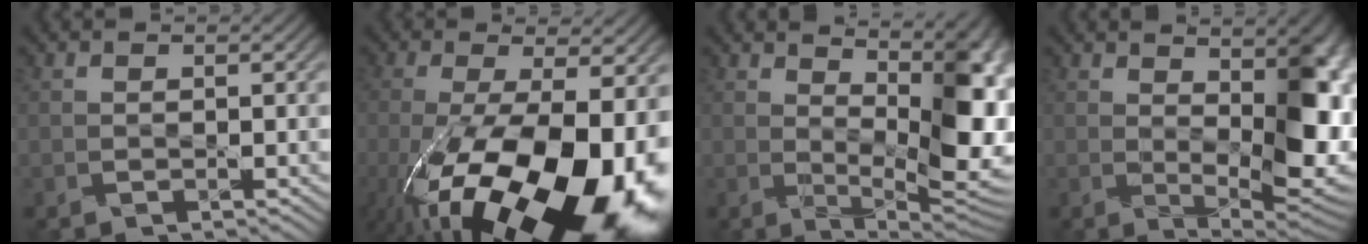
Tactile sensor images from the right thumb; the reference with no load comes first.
{"total": 22.0, "force": [-7.8, 9.9, 18.0], "torque": [-0.293, -0.083, -0.083]}
{"total": 12.9, "force": [3.6, 4.8, 11.4], "torque": [-0.156, 0.012, 0.059]}
{"total": 12.3, "force": [1.6, 5.7, 10.7], "torque": [-0.134, -0.009, 0.040]}